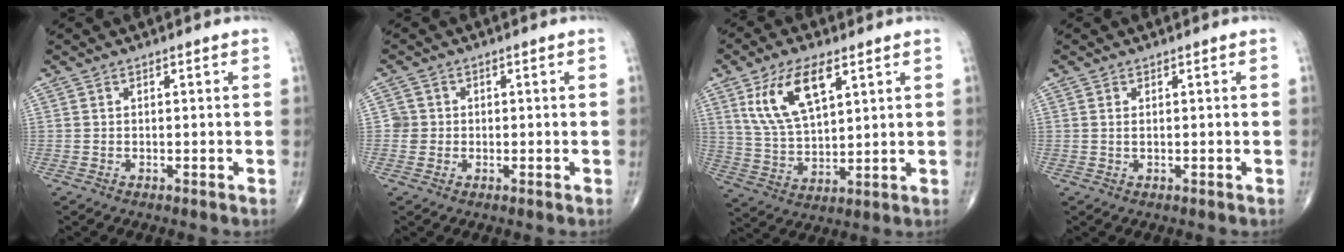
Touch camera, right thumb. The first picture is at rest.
{"total": 2.1, "force": [0.0, 2.1, 0.1], "torque": [0.015, 0.007, -0.005]}
{"total": 12.9, "force": [5.9, 5.8, 9.8], "torque": [-0.177, -0.018, 0.121]}
{"total": 0.6, "force": [0.2, 0.2, 0.5], "torque": [-0.016, 0.001, 0.005]}